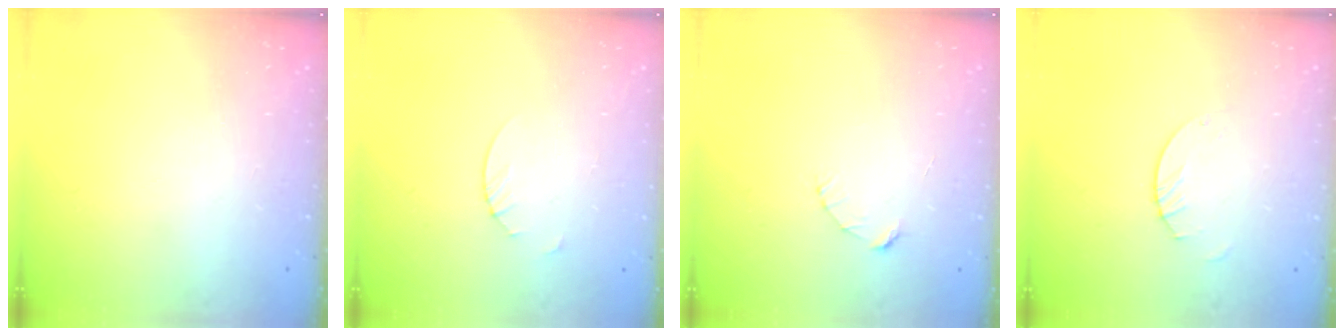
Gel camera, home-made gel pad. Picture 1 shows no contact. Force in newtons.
{"total": 1.9, "press": 1.9, "slide": 0.2}
{"total": 2.4, "press": 2.4, "slide": 0.2}
{"total": 2.5, "press": 2.5, "slide": 0.1}